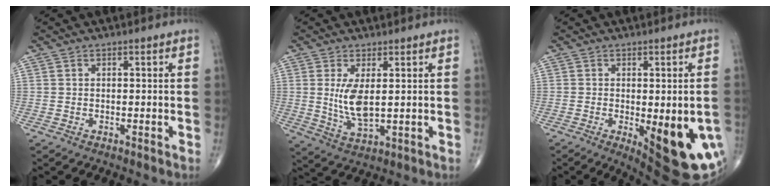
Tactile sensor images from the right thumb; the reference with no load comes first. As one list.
[{"total": 7.1, "force": [1.0, 2.7, 6.4], "torque": [-0.130, -0.022, 0.031]}, {"total": 17.2, "force": [-5.1, 6.2, 15.3], "torque": [-0.134, -0.004, -0.043]}]